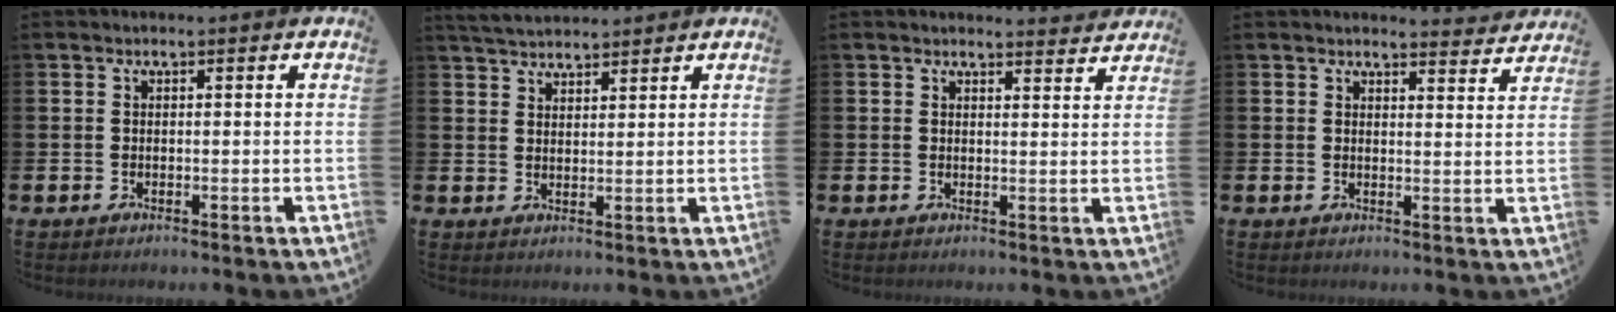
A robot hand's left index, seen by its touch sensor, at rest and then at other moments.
{"total": 3.8, "force": [3.7, 0.6, 0.5], "torque": [-0.015, -0.015, 0.068]}
{"total": 2.5, "force": [2.5, 0.3, -0.1], "torque": [0.005, -0.018, 0.044]}
{"total": 3.2, "force": [3.2, 0.2, 0.0], "torque": [0.010, -0.025, 0.054]}